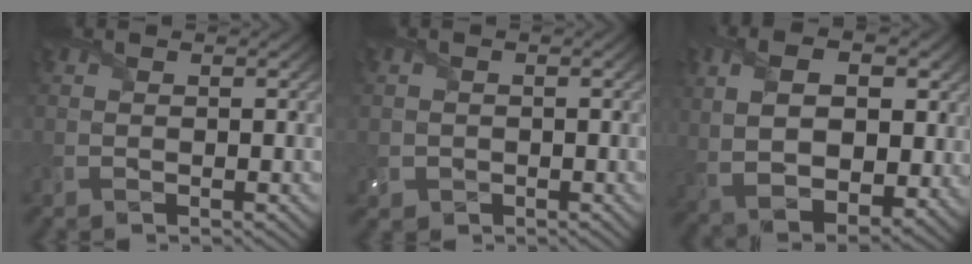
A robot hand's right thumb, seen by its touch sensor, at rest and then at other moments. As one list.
[{"total": 1.4, "force": [-0.5, 1.2, -0.1], "torque": [-0.005, -0.005, -0.013]}, {"total": 12.4, "force": [2.0, 7.5, 9.6], "torque": [-0.192, -0.007, 0.040]}]